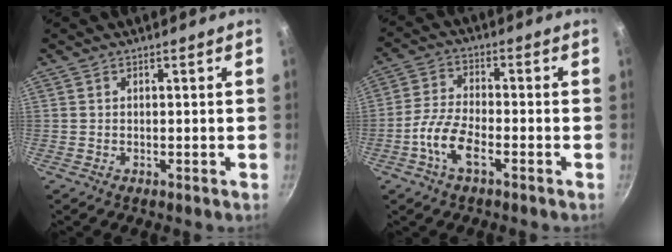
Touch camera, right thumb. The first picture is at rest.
{"total": 7.6, "force": [-3.4, 3.1, 6.0], "torque": [-0.126, 0.023, -0.077]}